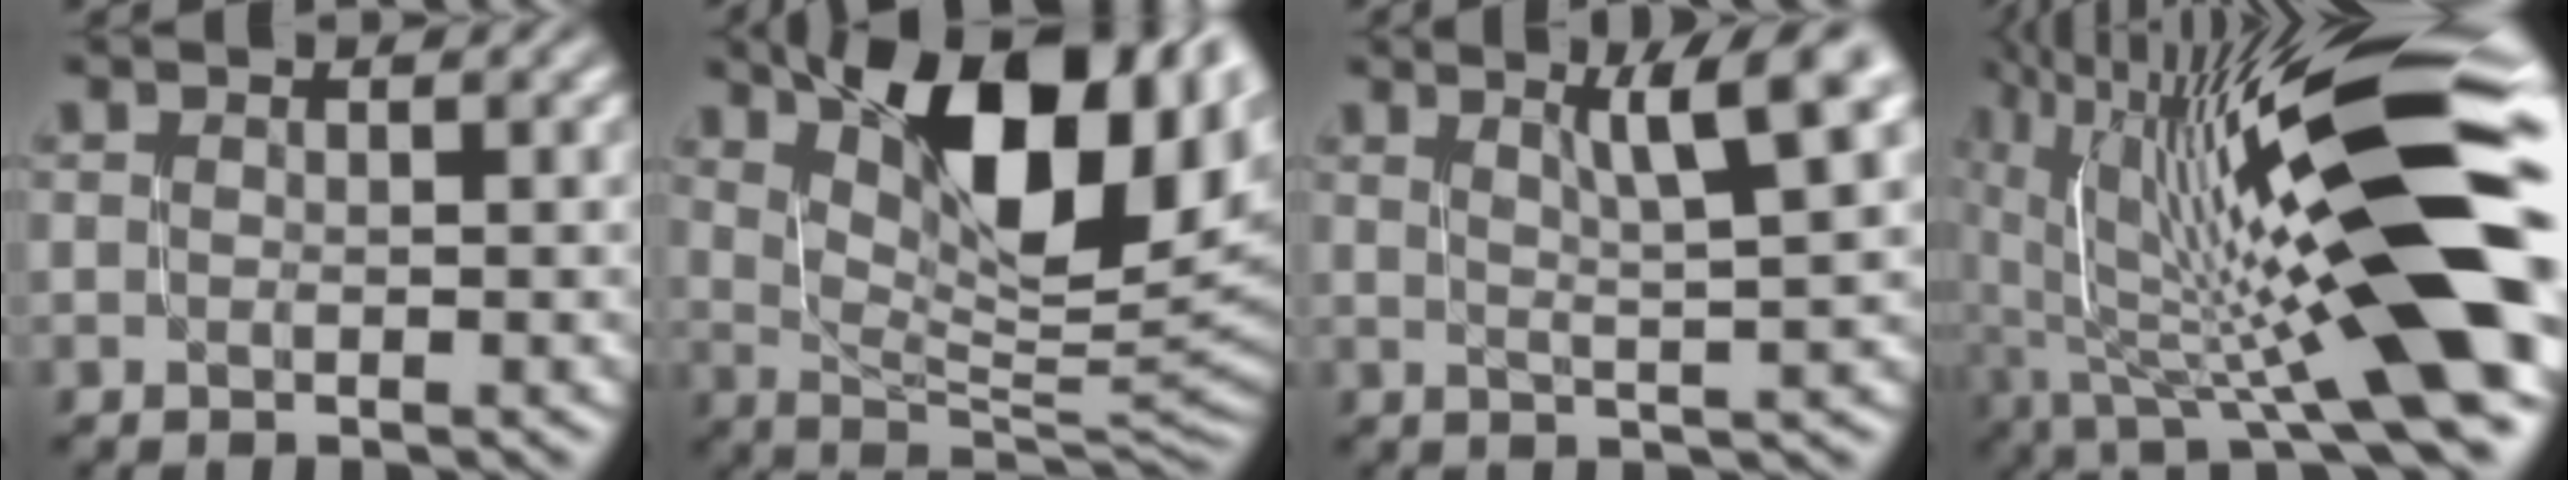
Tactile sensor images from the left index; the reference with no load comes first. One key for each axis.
{"total": 14.8, "fx": 6.5, "fy": 5.8, "fz": 12.0, "tx": -0.179, "ty": 0.012, "tz": 0.110}
{"total": 6.8, "fx": 2.9, "fy": 1.0, "fz": 6.1, "tx": -0.072, "ty": 0.012, "tz": 0.048}
{"total": 16.5, "fx": 1.2, "fy": 4.0, "fz": 15.9, "tx": -0.254, "ty": 0.019, "tz": 0.019}